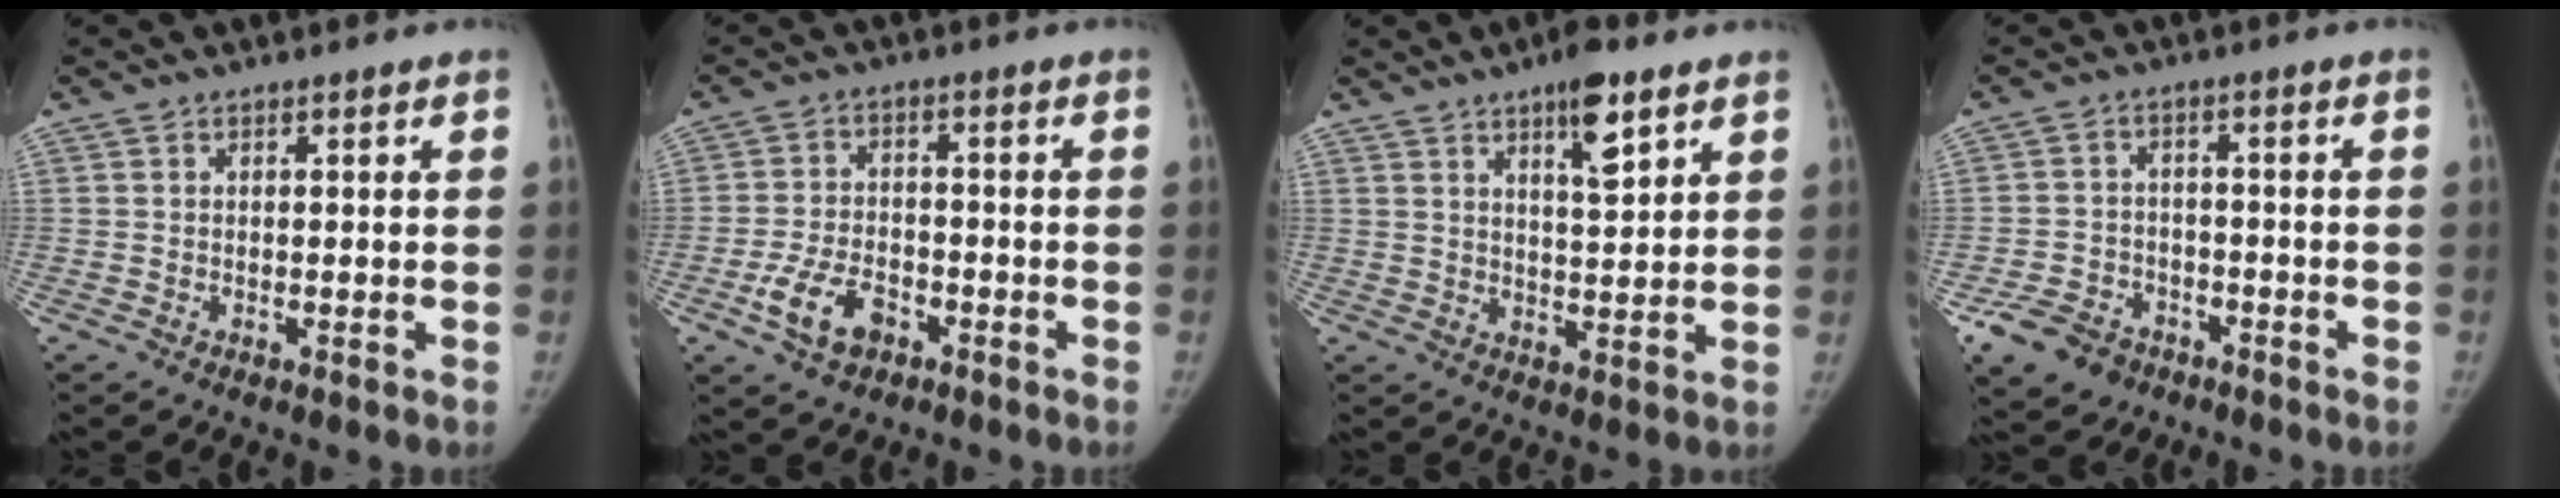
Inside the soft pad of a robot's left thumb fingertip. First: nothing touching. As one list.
[{"total": 7.9, "force": [-3.9, 4.8, 4.9], "torque": [-0.091, 0.019, -0.069]}, {"total": 8.0, "force": [4.8, 2.3, 6.0], "torque": [-0.082, -0.026, 0.074]}, {"total": 8.5, "force": [-5.0, 6.2, 3.0], "torque": [-0.049, 0.024, -0.081]}]